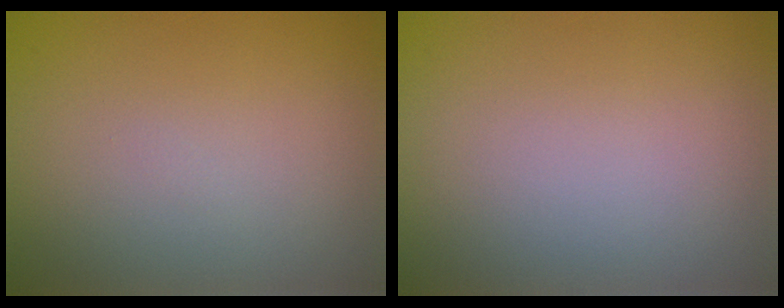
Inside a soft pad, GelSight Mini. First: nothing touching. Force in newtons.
{"total": 0.0}